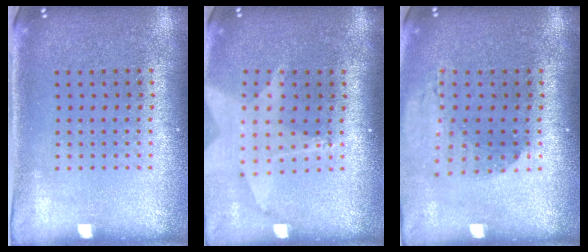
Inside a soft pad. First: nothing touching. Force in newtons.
{"total": 1.8, "press": 1.4, "slide": 1.0}
{"total": 1.3, "press": 1.3, "slide": 0.4}